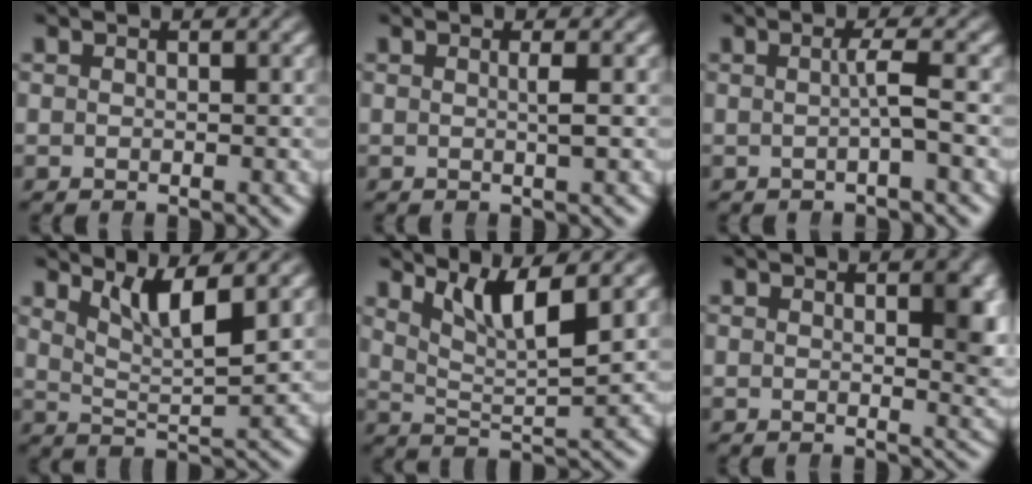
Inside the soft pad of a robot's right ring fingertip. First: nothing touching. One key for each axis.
{"total": 0.9, "fx": 0.1, "fy": -0.4, "fz": 0.8, "tx": -0.021, "ty": -0.004, "tz": 0.001}
{"total": 1.6, "fx": -0.6, "fy": -0.7, "fz": 1.3, "tx": -0.025, "ty": 0.001, "tz": -0.010}
{"total": 4.1, "fx": 2.7, "fy": 0.8, "fz": 3.0, "tx": -0.060, "ty": -0.014, "tz": 0.051}
{"total": 4.7, "fx": 3.0, "fy": 1.1, "fz": 3.4, "tx": -0.067, "ty": -0.013, "tz": 0.055}
{"total": 3.0, "fx": 0.7, "fy": 0.9, "fz": 2.8, "tx": -0.030, "ty": -0.010, "tz": 0.011}